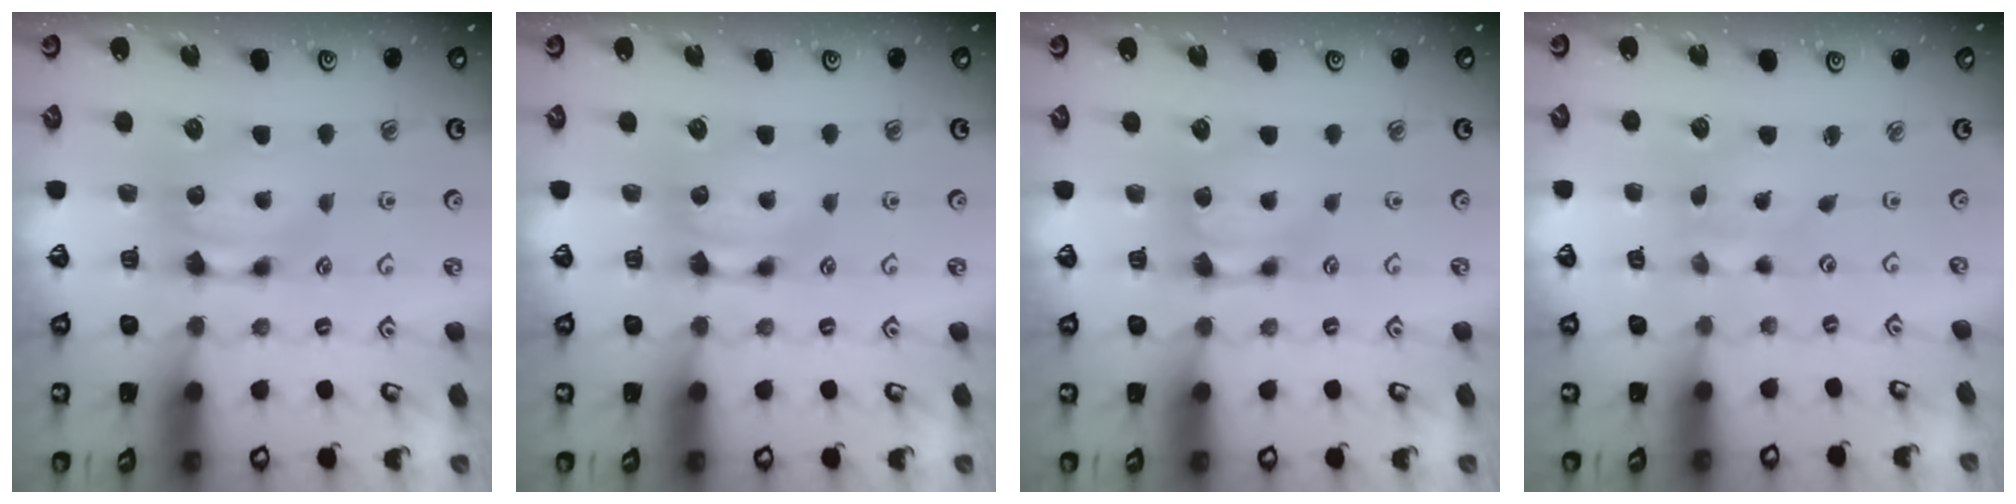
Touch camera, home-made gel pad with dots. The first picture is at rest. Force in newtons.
{"total": 0.0}
{"total": 0.6, "press": 0.4, "slide": 0.4}
{"total": 5.0, "press": 5.0, "slide": 0.8}